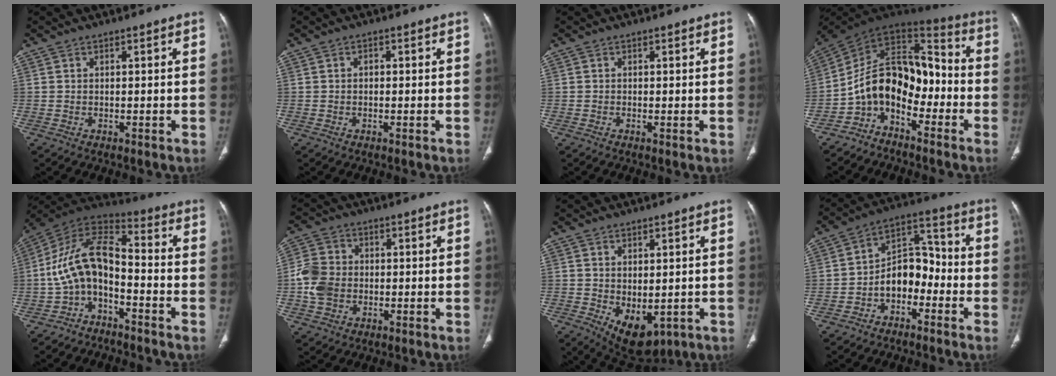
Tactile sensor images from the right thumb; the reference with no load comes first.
{"total": 0.8, "force": [-0.1, 0.7, 0.5], "torque": [-0.002, 0.006, -0.005]}
{"total": 0.5, "force": [-0.1, 0.2, 0.5], "torque": [-0.013, -0.003, -0.003]}
{"total": 14.5, "force": [-5.6, 9.1, 9.8], "torque": [-0.129, 0.099, -0.112]}
{"total": 8.5, "force": [-2.2, 4.8, 6.7], "torque": [-0.129, 0.043, -0.056]}
{"total": 7.3, "force": [-1.1, 6.0, 4.1], "torque": [-0.073, 0.013, -0.026]}
{"total": 8.4, "force": [-2.0, 4.8, 6.6], "torque": [-0.086, -0.007, -0.006]}
{"total": 9.9, "force": [-3.5, 6.7, 6.3], "torque": [-0.071, 0.054, -0.070]}